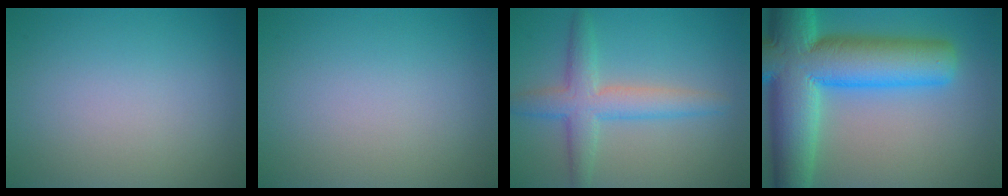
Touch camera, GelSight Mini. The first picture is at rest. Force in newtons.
{"total": 0.0}
{"total": 4.4, "press": 4.4, "slide": 0.0}
{"total": 14.6, "press": 14.6, "slide": 0.5}